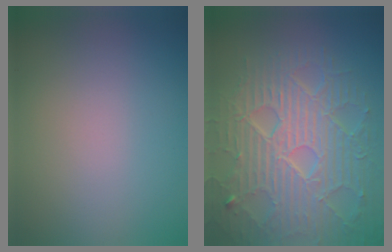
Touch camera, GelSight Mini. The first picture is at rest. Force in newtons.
{"total": 8.9, "press": 6.1, "slide": 6.5}